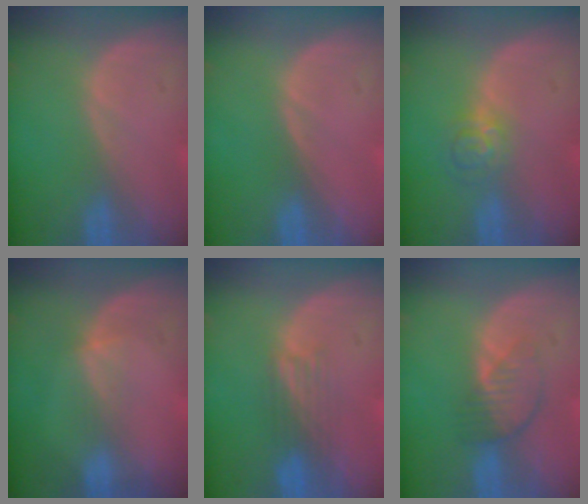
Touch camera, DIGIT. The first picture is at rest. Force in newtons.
{"total": 0.0}
{"total": 3.9, "press": 3.6, "slide": 1.6}
{"total": 2.1, "press": 1.7, "slide": 1.2}
{"total": 3.9, "press": 3.2, "slide": 2.2}
{"total": 4.2, "press": 3.7, "slide": 1.9}